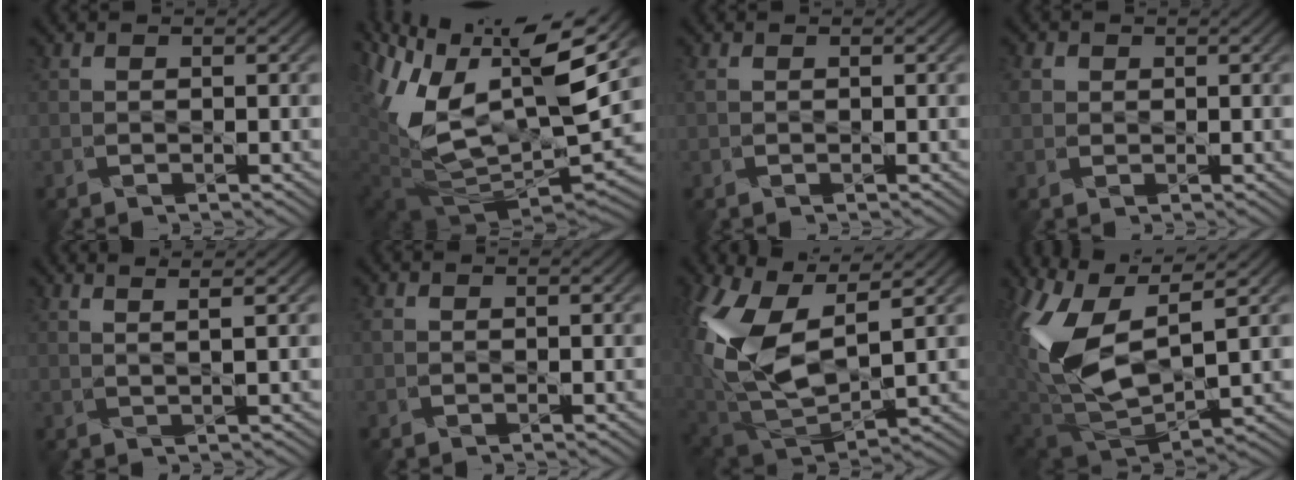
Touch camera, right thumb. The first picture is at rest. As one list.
[{"total": 14.8, "force": [5.6, 6.3, 12.1], "torque": [-0.256, -0.001, 0.111]}, {"total": 0.6, "force": [0.1, 0.4, 0.4], "torque": [-0.015, -0.002, 0.002]}, {"total": 1.7, "force": [0.9, 1.4, 0.3], "torque": [-0.014, 0.005, 0.019]}, {"total": 2.4, "force": [2.2, -0.5, 0.8], "torque": [-0.008, 0.003, 0.028]}, {"total": 0.9, "force": [0.2, 0.7, 0.4], "torque": [-0.012, -0.002, 0.003]}, {"total": 15.2, "force": [5.1, 7.7, 12.1], "torque": [-0.276, -0.009, 0.117]}, {"total": 13.4, "force": [4.9, 6.2, 10.8], "torque": [-0.247, -0.004, 0.106]}]